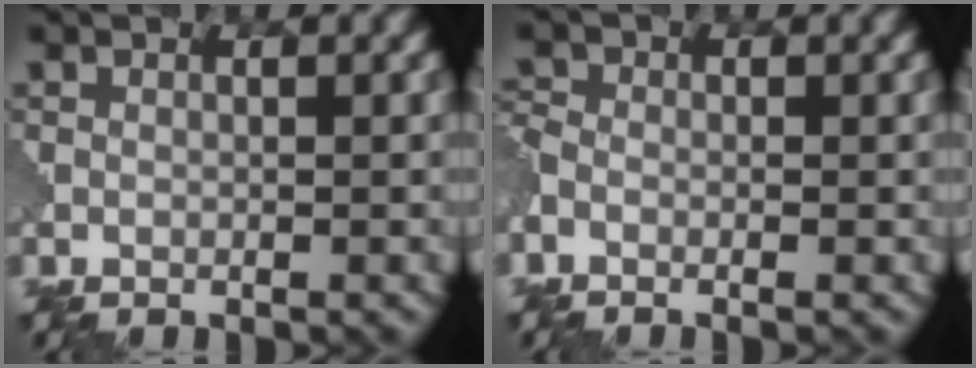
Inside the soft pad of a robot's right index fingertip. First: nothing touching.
{"total": 1.6, "force": [-0.8, 1.1, 0.8], "torque": [-0.019, 0.003, -0.033]}